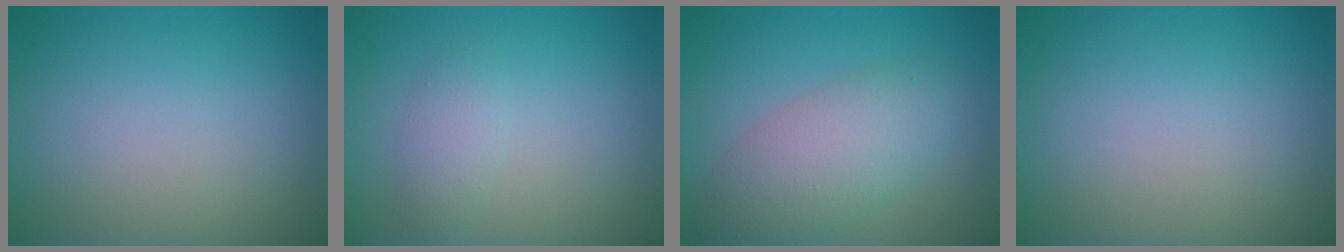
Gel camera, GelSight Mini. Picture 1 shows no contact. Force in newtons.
{"total": 1.6, "press": 1.6, "slide": 0.0}
{"total": 4.4, "press": 4.4, "slide": 0.2}
{"total": 0.0}